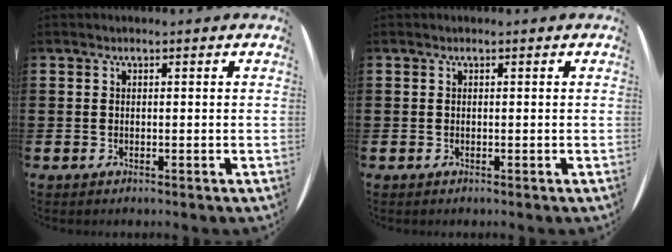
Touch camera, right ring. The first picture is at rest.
{"total": 0.0}